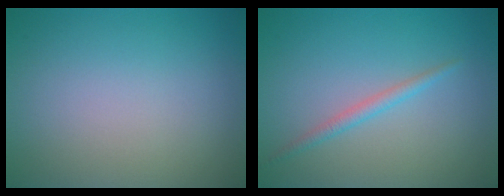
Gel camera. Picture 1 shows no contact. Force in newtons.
{"total": 1.3, "press": 1.3, "slide": 0.0}